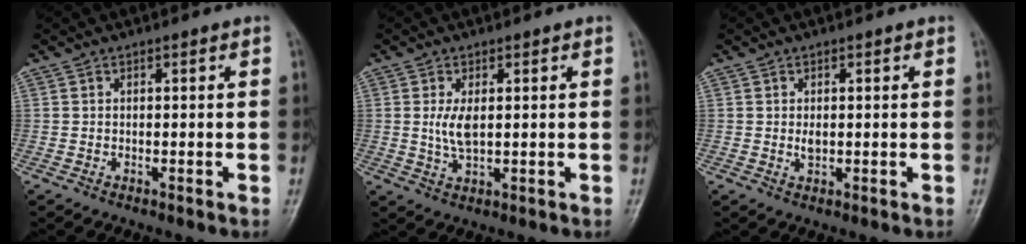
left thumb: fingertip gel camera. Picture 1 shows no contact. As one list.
[{"total": 4.2, "force": [0.6, 2.0, 3.7], "torque": [-0.076, -0.009, 0.016]}, {"total": 1.6, "force": [0.2, 1.0, 1.2], "torque": [-0.017, -0.003, 0.004]}]